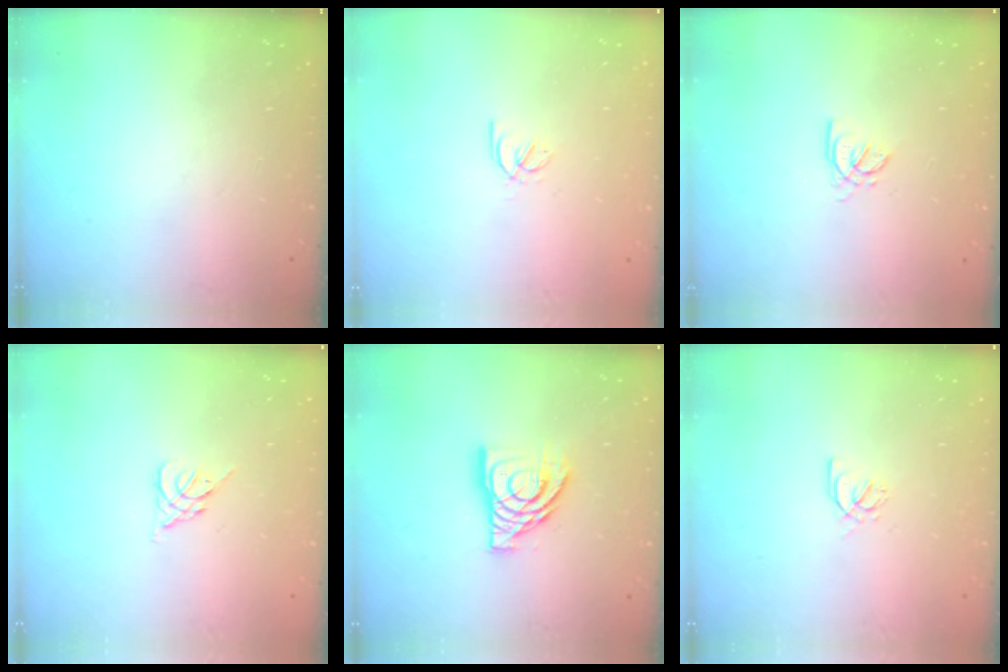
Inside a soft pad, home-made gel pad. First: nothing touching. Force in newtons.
{"total": 2.3, "press": 2.2, "slide": 0.5}
{"total": 1.6, "press": 1.6, "slide": 0.3}
{"total": 2.6, "press": 2.5, "slide": 0.7}
{"total": 12.5, "press": 12.4, "slide": 1.5}
{"total": 2.6, "press": 2.6, "slide": 0.4}